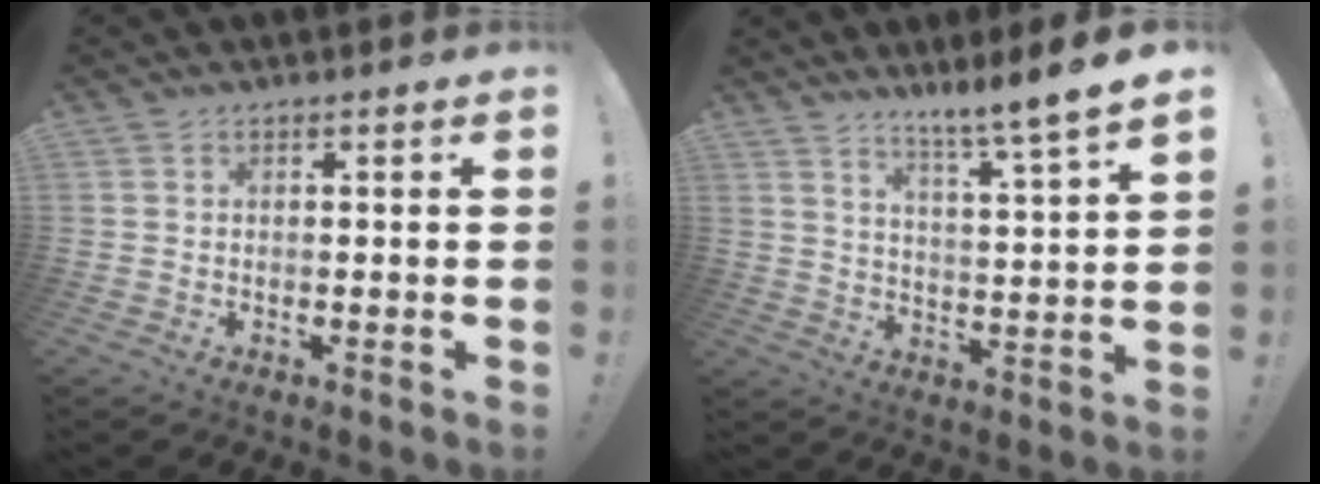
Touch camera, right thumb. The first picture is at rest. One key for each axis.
{"total": 8.2, "fx": 6.4, "fy": -1.7, "fz": 4.8, "tx": -0.079, "ty": -0.062, "tz": 0.099}